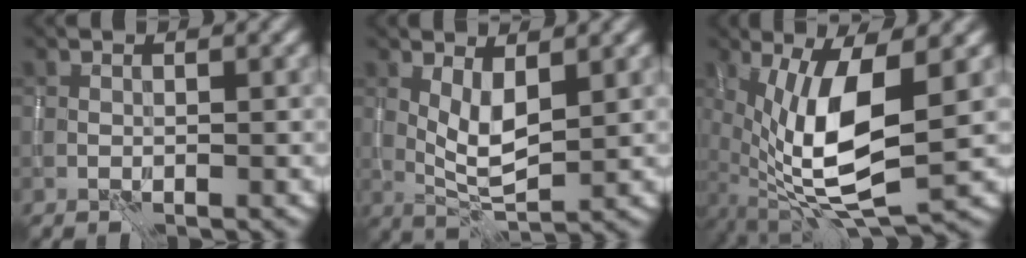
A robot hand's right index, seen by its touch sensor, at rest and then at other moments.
{"total": 3.8, "force": [1.1, 1.3, 3.4], "torque": [-0.067, -0.008, 0.023]}
{"total": 9.7, "force": [0.2, 3.2, 9.1], "torque": [-0.181, -0.013, 0.007]}